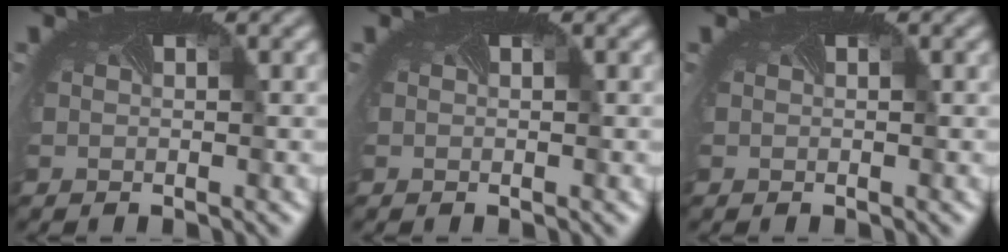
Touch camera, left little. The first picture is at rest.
{"total": 0.0}
{"total": 0.0}